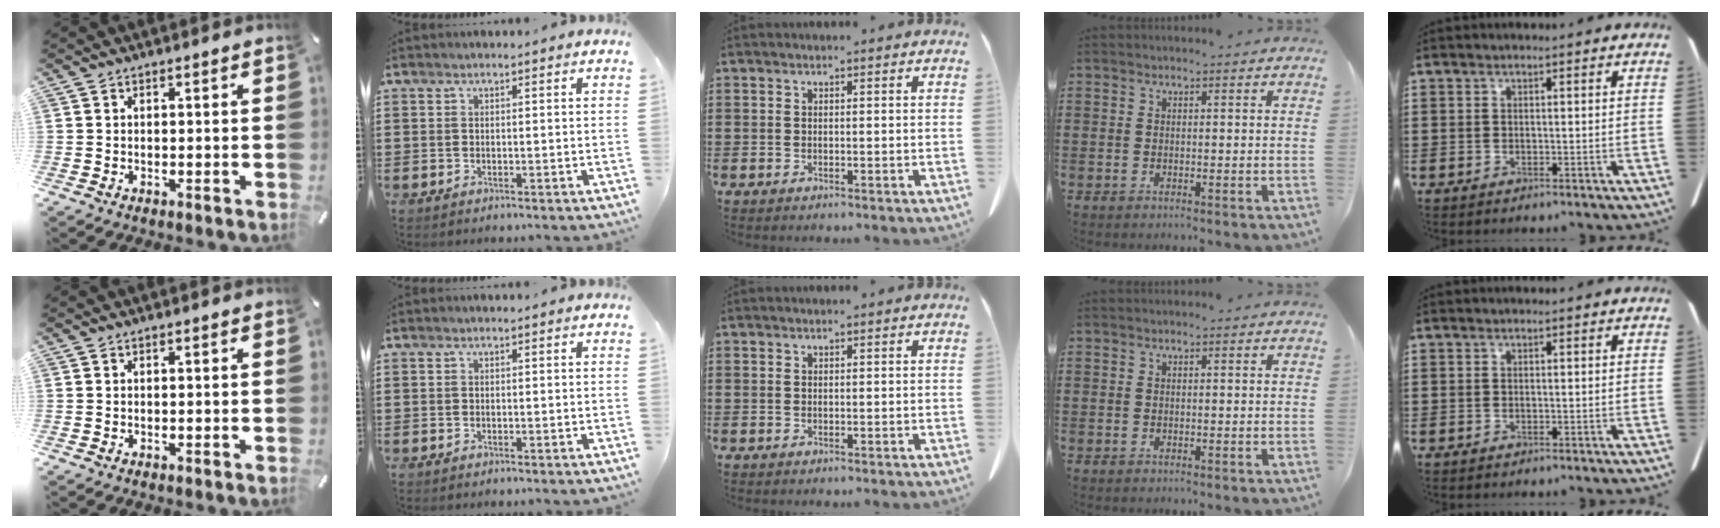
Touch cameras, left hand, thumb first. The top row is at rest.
{}